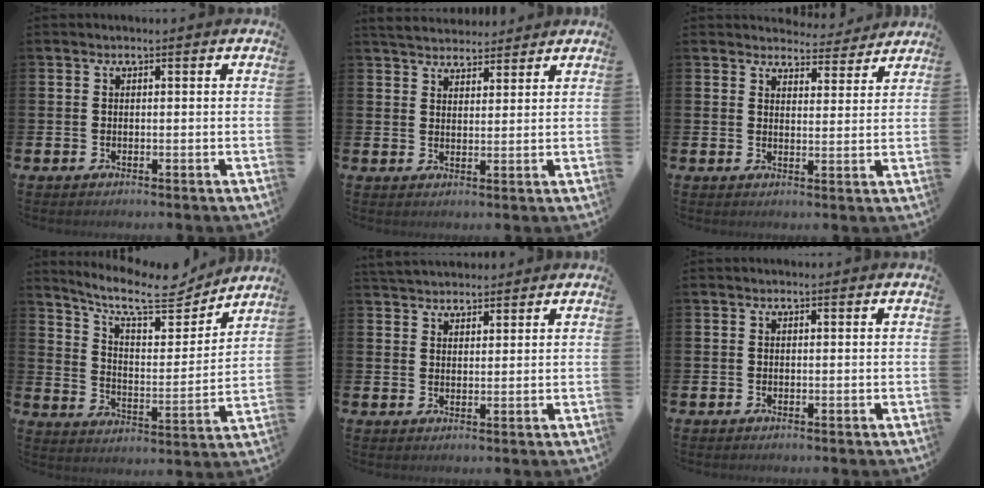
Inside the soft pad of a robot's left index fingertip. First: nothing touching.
{"total": 4.2, "force": [4.1, 1.0, 0.1], "torque": [-0.014, -0.019, 0.076]}
{"total": 4.0, "force": [3.9, 0.9, 0.0], "torque": [-0.004, -0.031, 0.068]}
{"total": 9.7, "force": [8.5, 2.4, 3.9], "torque": [-0.092, -0.064, 0.144]}
{"total": 3.3, "force": [3.2, 0.8, 0.0], "torque": [-0.009, -0.012, 0.060]}
{"total": 0.0}